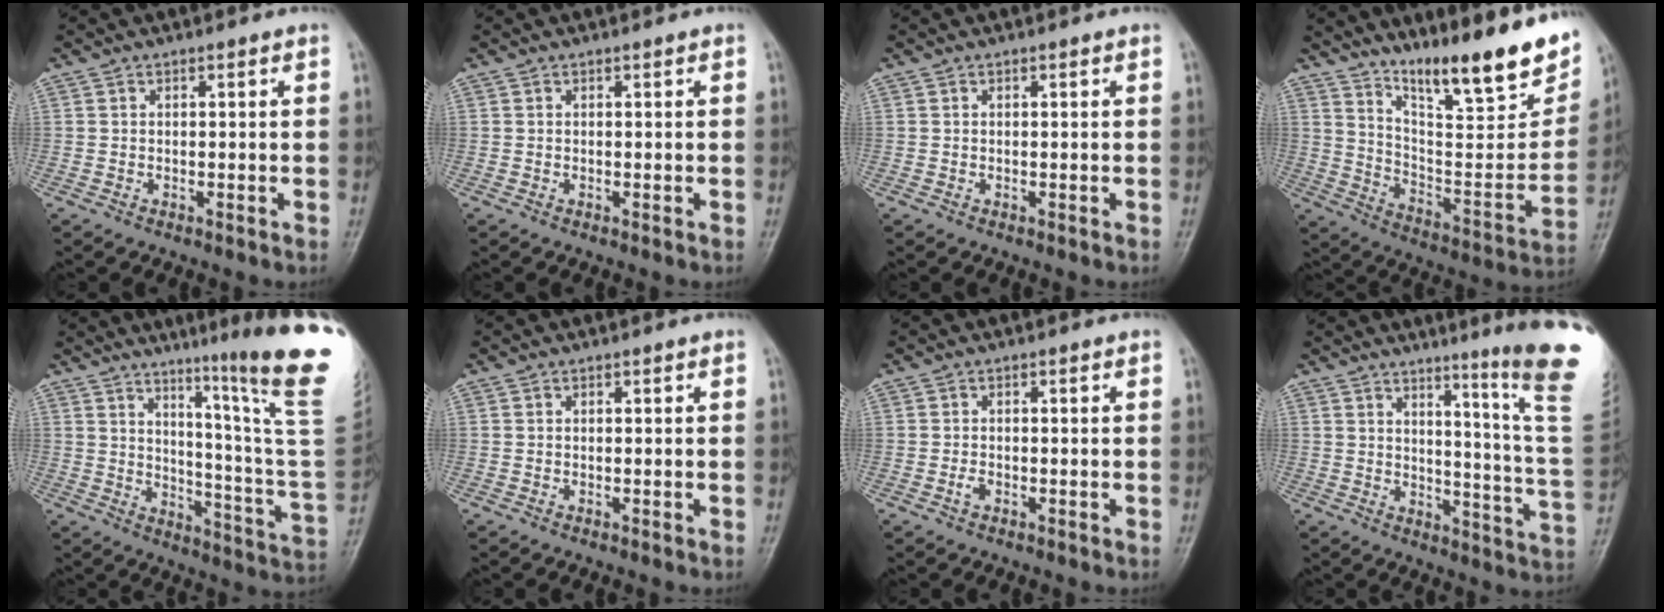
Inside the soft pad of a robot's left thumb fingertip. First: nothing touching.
{"total": 0.0}
{"total": 0.0}
{"total": 23.3, "force": [16.1, 5.1, 16.1], "torque": [-0.210, -0.084, 0.262]}
{"total": 24.9, "force": [15.1, 0.4, 19.8], "torque": [-0.245, -0.109, 0.208]}
{"total": 0.0}
{"total": 1.3, "force": [-0.6, 0.8, 0.8], "torque": [-0.018, 0.002, -0.013]}
{"total": 18.5, "force": [11.3, -0.6, 14.6], "torque": [-0.172, -0.105, 0.141]}